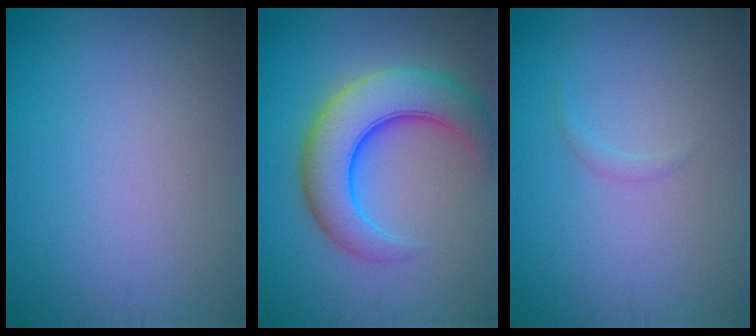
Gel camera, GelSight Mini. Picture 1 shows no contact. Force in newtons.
{"total": 7.9, "press": 7.8, "slide": 0.3}
{"total": 0.6, "press": 0.6, "slide": 0.0}